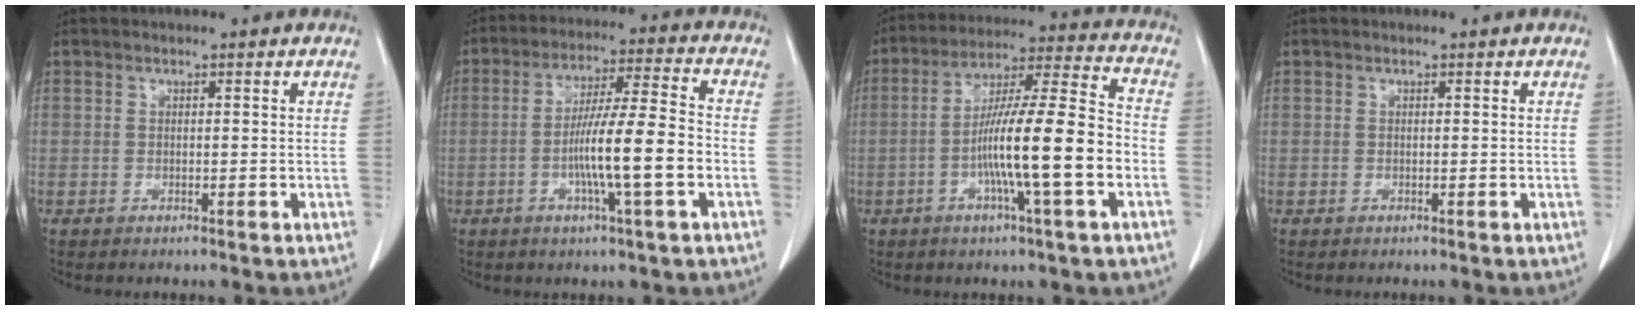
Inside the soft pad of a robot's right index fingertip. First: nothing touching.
{"total": 11.6, "force": [-2.9, 0.0, 11.2], "torque": [-0.195, 0.005, -0.052]}
{"total": 15.6, "force": [-3.9, 0.2, 15.1], "torque": [-0.257, 0.008, -0.069]}
{"total": 0.0}